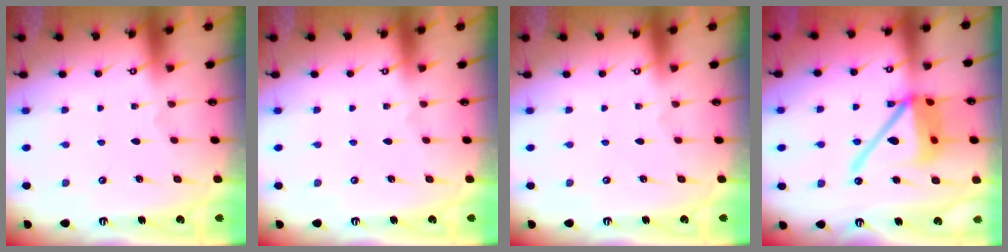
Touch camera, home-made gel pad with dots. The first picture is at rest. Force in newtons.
{"total": 0.0}
{"total": 0.0}
{"total": 17.0, "press": 16.8, "slide": 2.6}